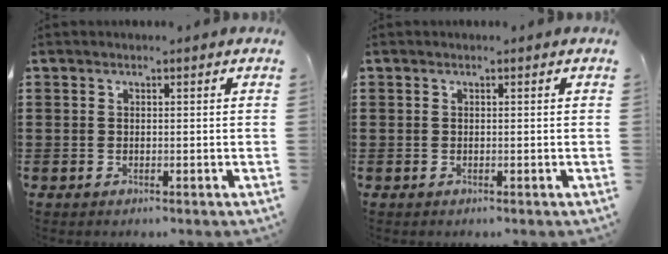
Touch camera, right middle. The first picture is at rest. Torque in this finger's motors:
{"motor_torque": [-0.09, 0.10, 0.01, -0.01]}